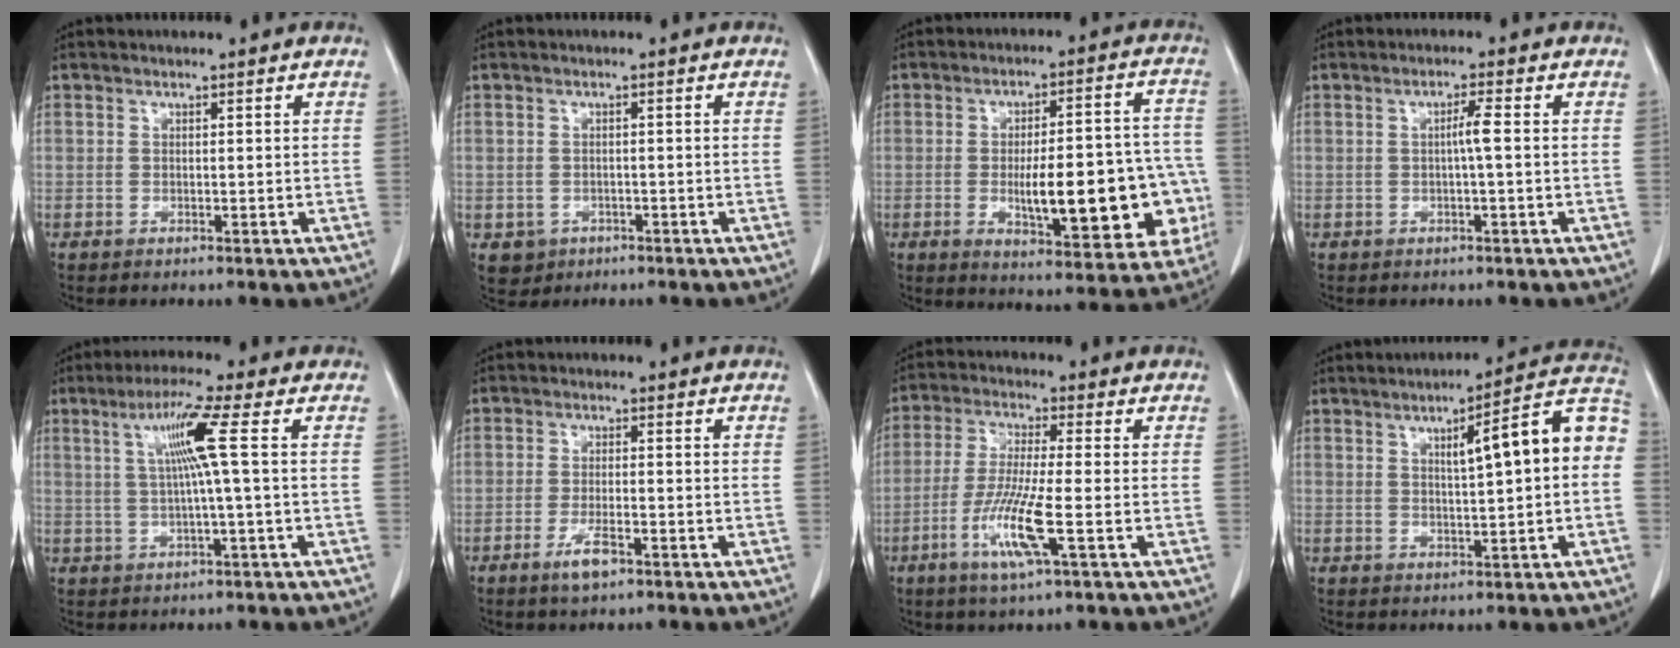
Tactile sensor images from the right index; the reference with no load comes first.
{"total": 2.7, "force": [-1.1, 2.4, 0.5], "torque": [-0.003, 0.005, -0.008]}
{"total": 18.9, "force": [-4.1, 5.5, 17.6], "torque": [-0.189, 0.032, -0.035]}
{"total": 2.2, "force": [-0.1, -0.3, 2.2], "torque": [-0.038, 0.001, -0.003]}
{"total": 6.8, "force": [1.4, -1.3, 6.6], "torque": [-0.125, 0.012, 0.031]}
{"total": 3.8, "force": [-2.3, 0.8, 2.9], "torque": [-0.058, -0.003, -0.038]}
{"total": 9.5, "force": [-3.5, 0.1, 8.9], "torque": [-0.183, -0.018, -0.070]}
{"total": 11.3, "force": [1.5, 1.3, 11.1], "torque": [-0.148, 0.032, 0.014]}